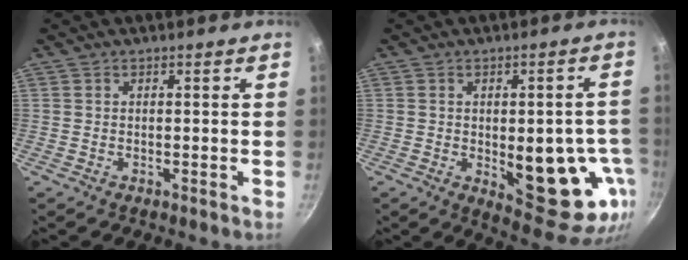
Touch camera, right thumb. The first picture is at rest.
{"total": 17.2, "force": [-3.3, 7.6, 15.1], "torque": [-0.136, -0.005, -0.030]}